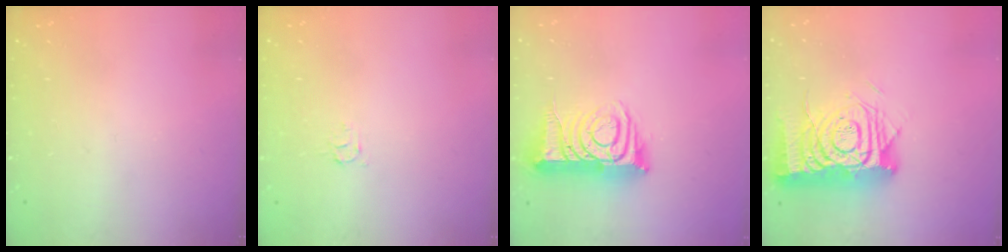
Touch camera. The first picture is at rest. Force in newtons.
{"total": 3.6, "press": 3.6, "slide": 0.3}
{"total": 12.6, "press": 12.5, "slide": 1.6}
{"total": 14.1, "press": 14.0, "slide": 2.0}